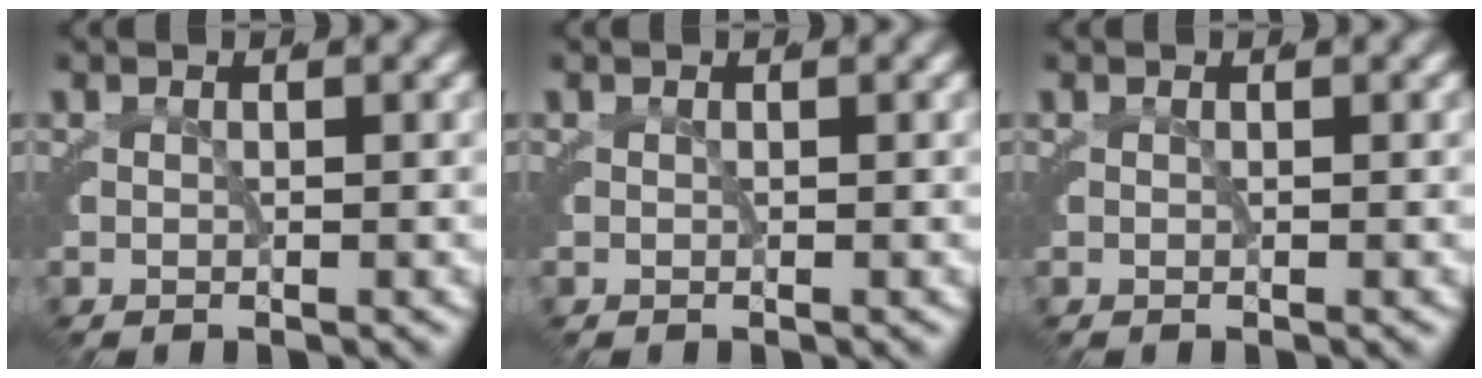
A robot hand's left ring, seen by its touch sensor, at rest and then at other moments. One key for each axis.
{"total": 0.0}
{"total": 0.0}